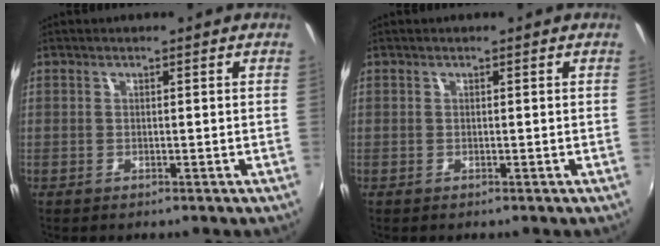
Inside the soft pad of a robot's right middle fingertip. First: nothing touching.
{"total": 0.0}